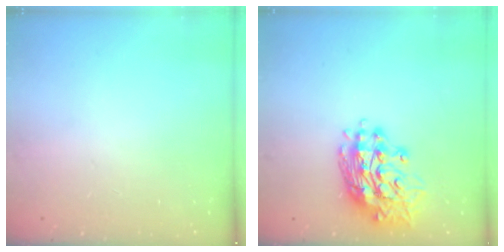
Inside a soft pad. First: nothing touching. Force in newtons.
{"total": 15.0, "press": 14.9, "slide": 1.4}